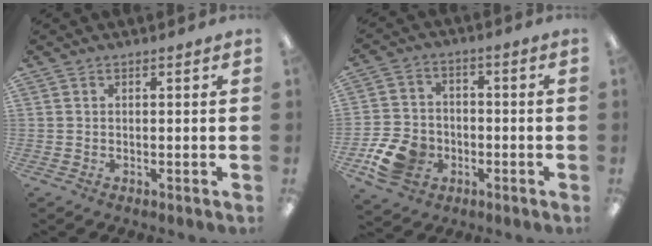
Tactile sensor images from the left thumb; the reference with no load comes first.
{"total": 10.9, "force": [-4.4, 8.3, 5.6], "torque": [-0.129, 0.029, -0.075]}